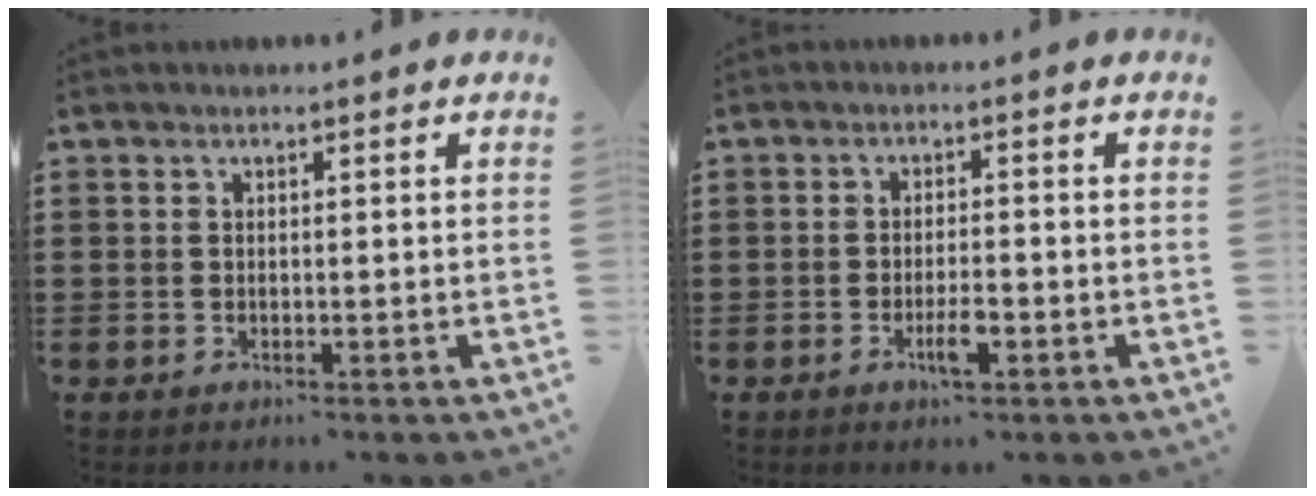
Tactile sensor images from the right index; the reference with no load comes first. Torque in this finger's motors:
{"motor_torque": [0.28, 0.39, 0.20, 0.02]}